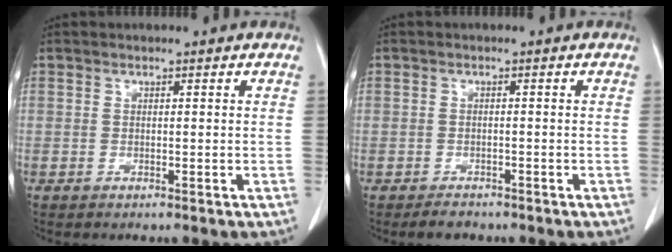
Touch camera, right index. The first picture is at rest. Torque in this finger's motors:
{"motor_torque": [-1.48, 0.32, -0.45, -0.16]}